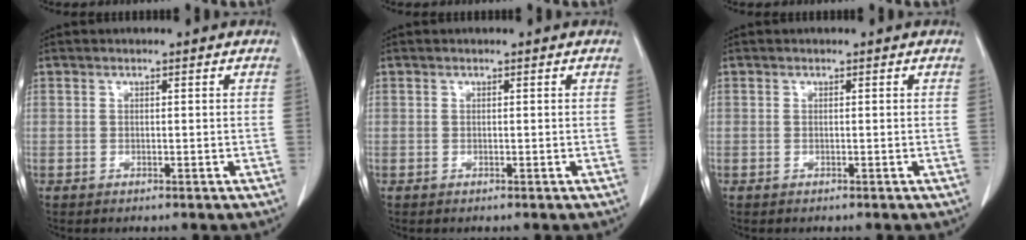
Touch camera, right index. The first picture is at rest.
{"total": 0.0}
{"total": 0.0}